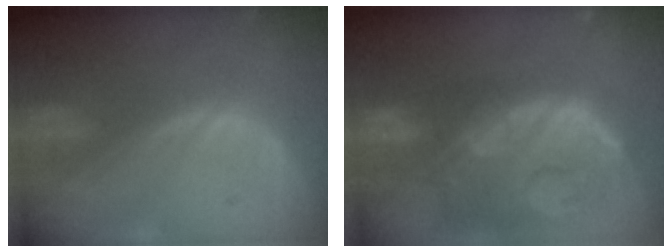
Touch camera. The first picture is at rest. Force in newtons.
{"total": 14.8, "press": 12.0, "slide": 8.7}